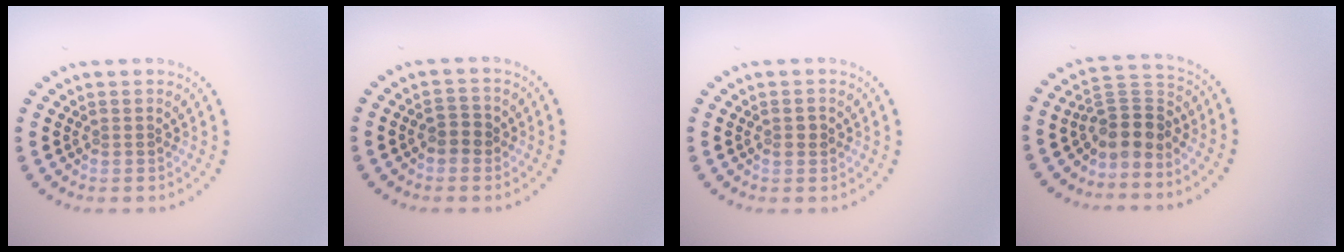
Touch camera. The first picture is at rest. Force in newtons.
{"total": 1.3, "press": 1.2, "slide": 0.6}
{"total": 1.0, "press": 1.0, "slide": 0.3}
{"total": 3.7, "press": 3.0, "slide": 2.1}